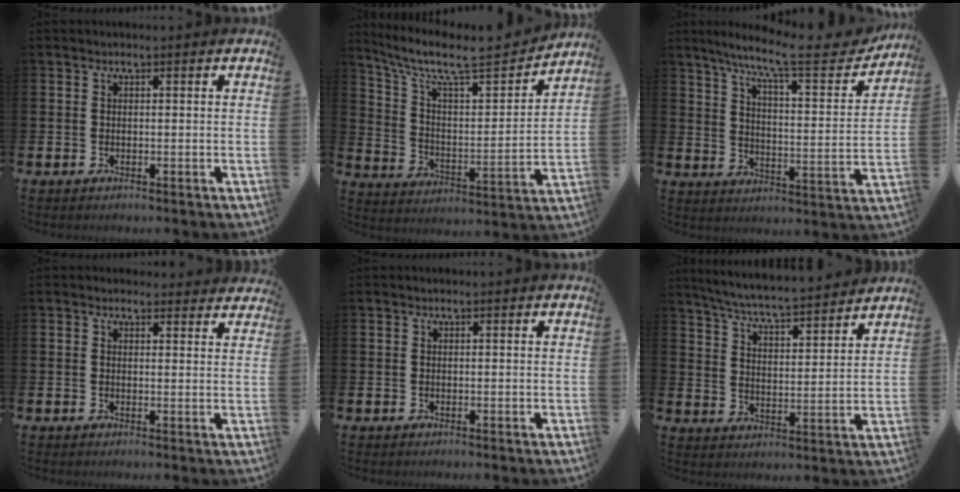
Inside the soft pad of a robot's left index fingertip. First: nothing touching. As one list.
[{"total": 8.9, "force": [7.6, 2.0, 4.1], "torque": [-0.111, -0.057, 0.125]}, {"total": 10.8, "force": [9.0, 1.4, 5.9], "torque": [-0.127, -0.055, 0.143]}, {"total": 1.8, "force": [1.7, 0.5, -0.1], "torque": [0.008, -0.006, 0.028]}, {"total": 0.0}, {"total": 6.2, "force": [6.0, -0.1, 1.6], "torque": [-0.059, -0.048, 0.102]}]